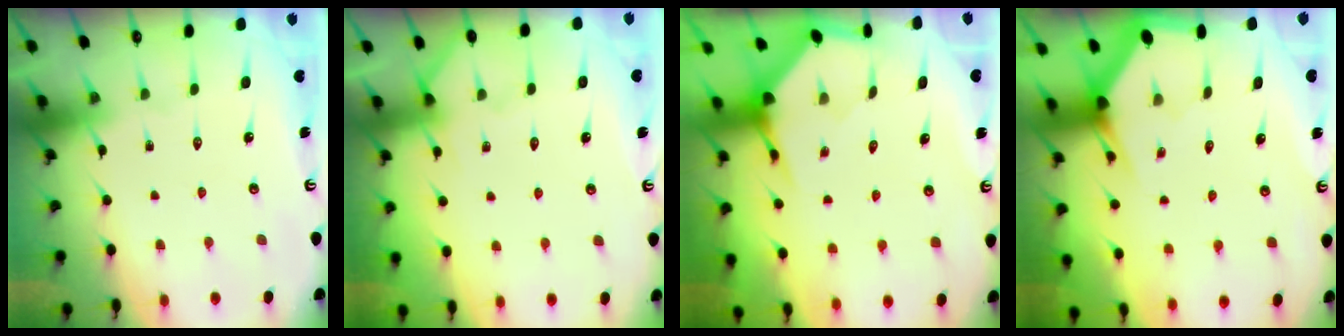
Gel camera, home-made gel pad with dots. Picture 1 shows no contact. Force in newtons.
{"total": 2.8, "press": 2.8, "slide": 0.2}
{"total": 4.0, "press": 3.9, "slide": 0.4}
{"total": 3.0, "press": 3.0, "slide": 0.0}